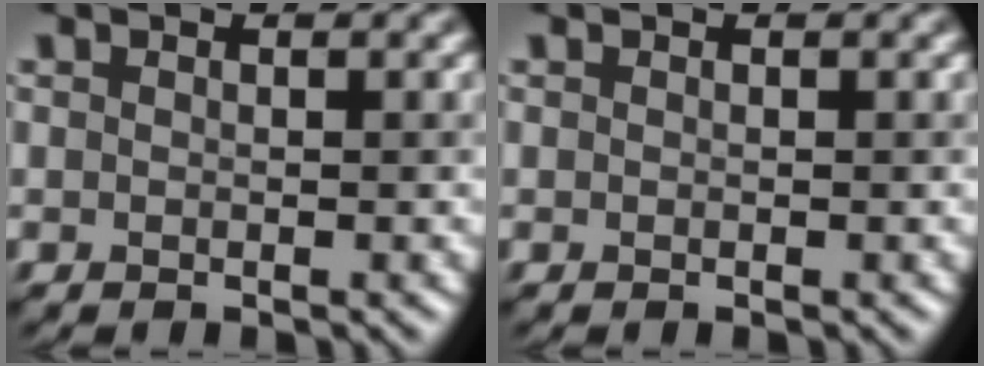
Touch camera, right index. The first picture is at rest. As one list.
[{"total": 0.0}]